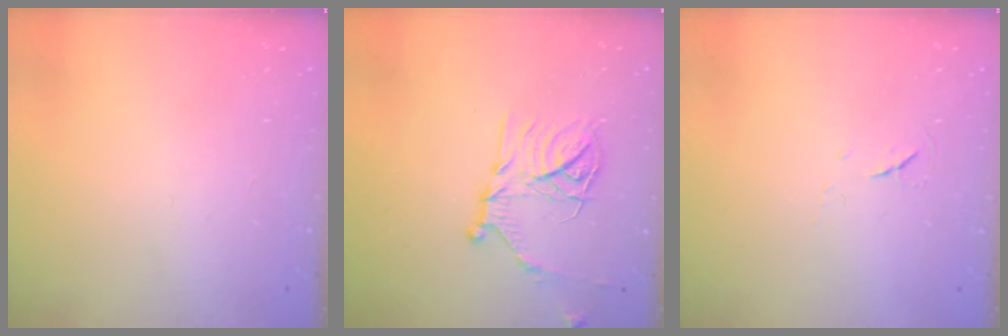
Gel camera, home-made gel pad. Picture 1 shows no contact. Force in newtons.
{"total": 15.9, "press": 15.9, "slide": 1.5}
{"total": 3.8, "press": 3.7, "slide": 0.6}